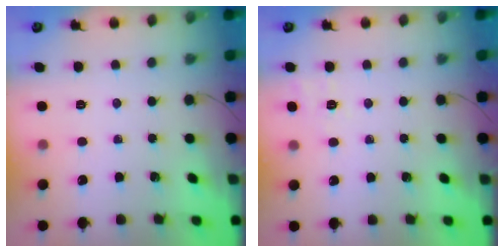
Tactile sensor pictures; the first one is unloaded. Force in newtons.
{"total": 2.2, "press": 1.3, "slide": 1.8}